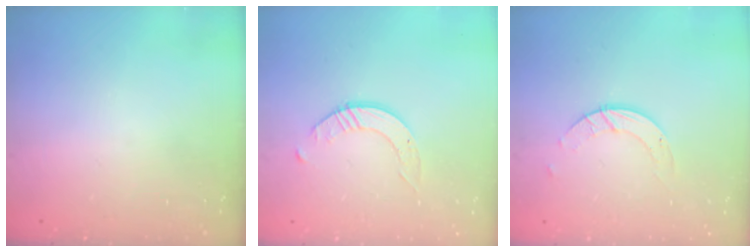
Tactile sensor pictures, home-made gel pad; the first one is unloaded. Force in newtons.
{"total": 1.6, "press": 1.6, "slide": 0.2}
{"total": 3.6, "press": 3.6, "slide": 0.2}